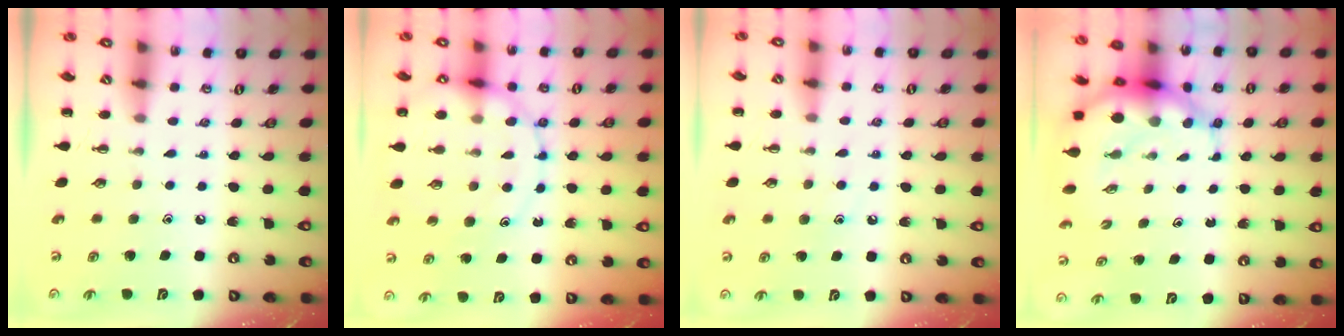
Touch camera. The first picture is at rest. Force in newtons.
{"total": 15.5, "press": 15.2, "slide": 3.0}
{"total": 6.1, "press": 6.0, "slide": 1.4}
{"total": 9.2, "press": 8.8, "slide": 2.8}